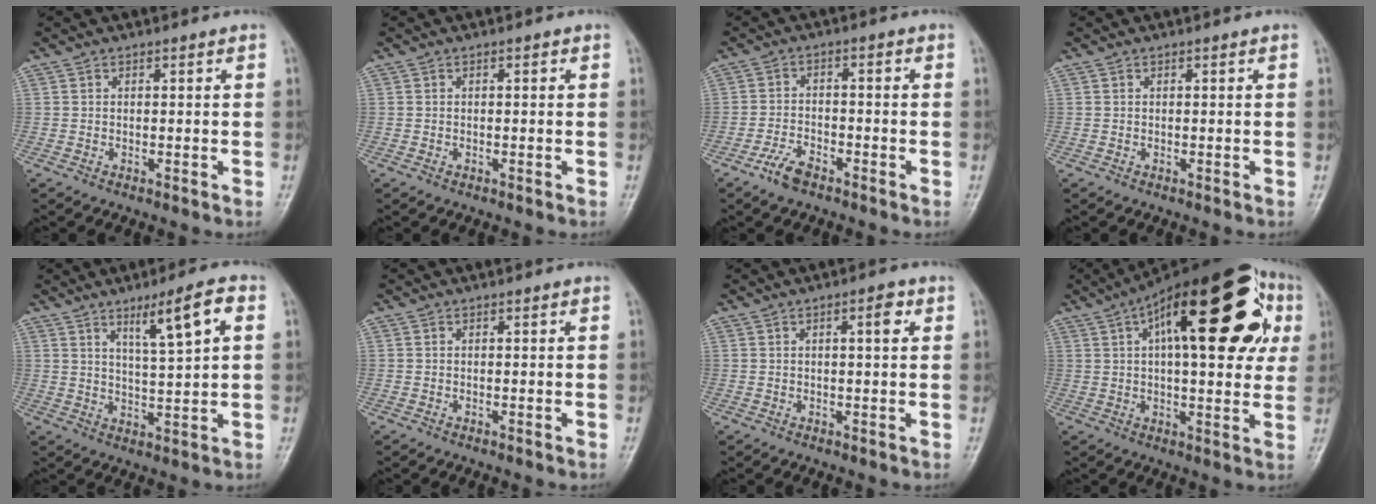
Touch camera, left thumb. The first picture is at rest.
{"total": 0.9, "force": [0.0, 0.6, 0.7], "torque": [-0.009, 0.006, 0.000]}
{"total": 4.5, "force": [-3.2, 1.9, 2.5], "torque": [-0.052, 0.018, -0.063]}
{"total": 0.0}
{"total": 8.4, "force": [3.8, 1.2, 7.4], "torque": [-0.121, -0.017, 0.066]}
{"total": 0.0}
{"total": 2.9, "force": [1.0, 0.9, 2.6], "torque": [-0.037, 0.001, 0.013]}
{"total": 28.7, "force": [9.6, 11.4, 24.6], "torque": [-0.336, 0.039, 0.130]}